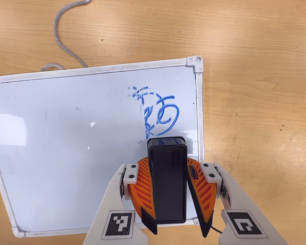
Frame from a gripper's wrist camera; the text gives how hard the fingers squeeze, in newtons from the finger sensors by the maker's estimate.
{"total": 10.0, "left": 9.8, "right": 10.1}